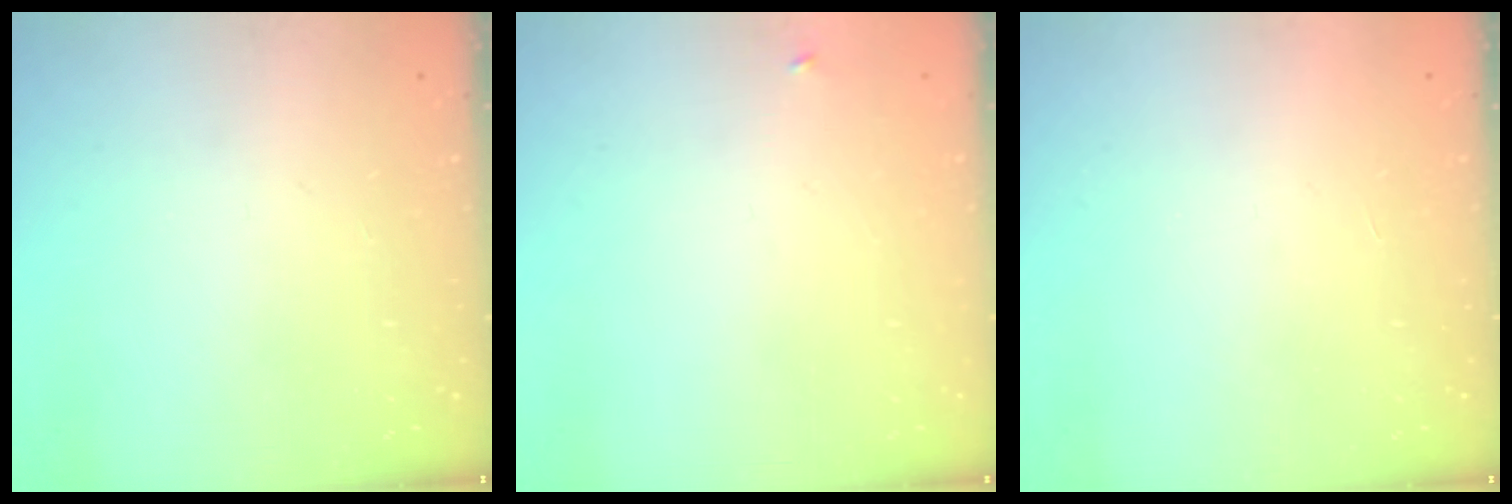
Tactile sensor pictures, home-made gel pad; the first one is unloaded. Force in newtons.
{"total": 2.3, "press": 2.3, "slide": 0.2}
{"total": 1.5, "press": 1.5, "slide": 0.1}